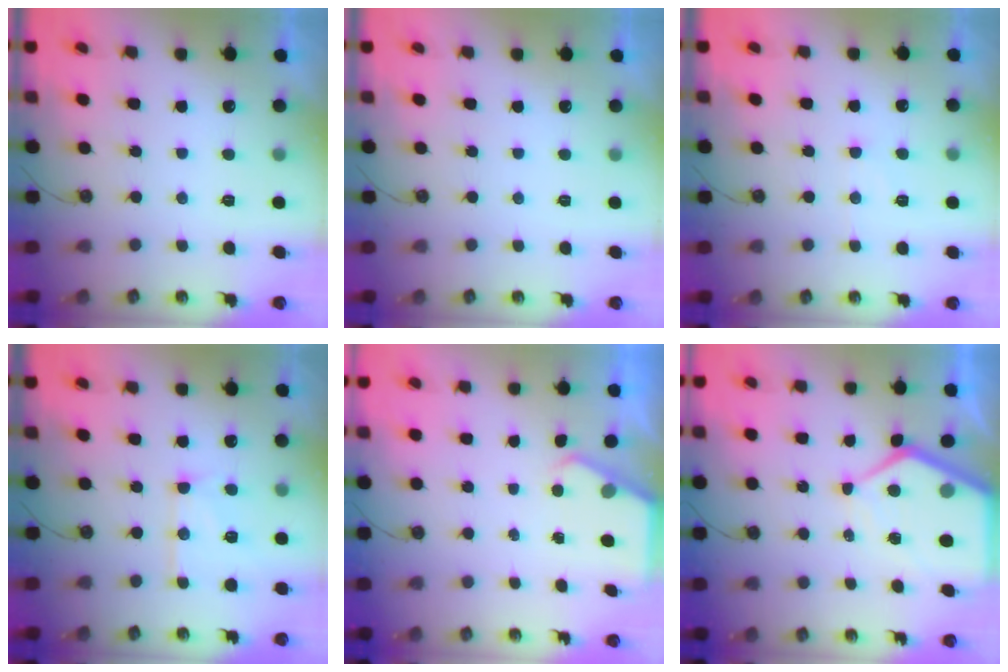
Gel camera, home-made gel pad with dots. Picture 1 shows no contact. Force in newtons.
{"total": 0.0}
{"total": 7.4, "press": 7.4, "slide": 0.8}
{"total": 10.1, "press": 10.1, "slide": 0.7}
{"total": 2.2, "press": 2.1, "slide": 0.3}
{"total": 11.9, "press": 11.8, "slide": 1.2}